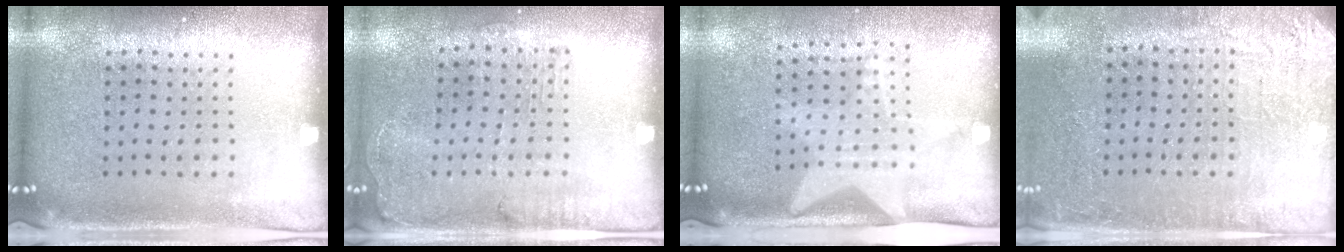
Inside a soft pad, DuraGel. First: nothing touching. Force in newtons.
{"total": 1.3, "press": 1.3, "slide": 0.3}
{"total": 1.5, "press": 1.4, "slide": 0.5}
{"total": 2.9, "press": 2.8, "slide": 0.9}